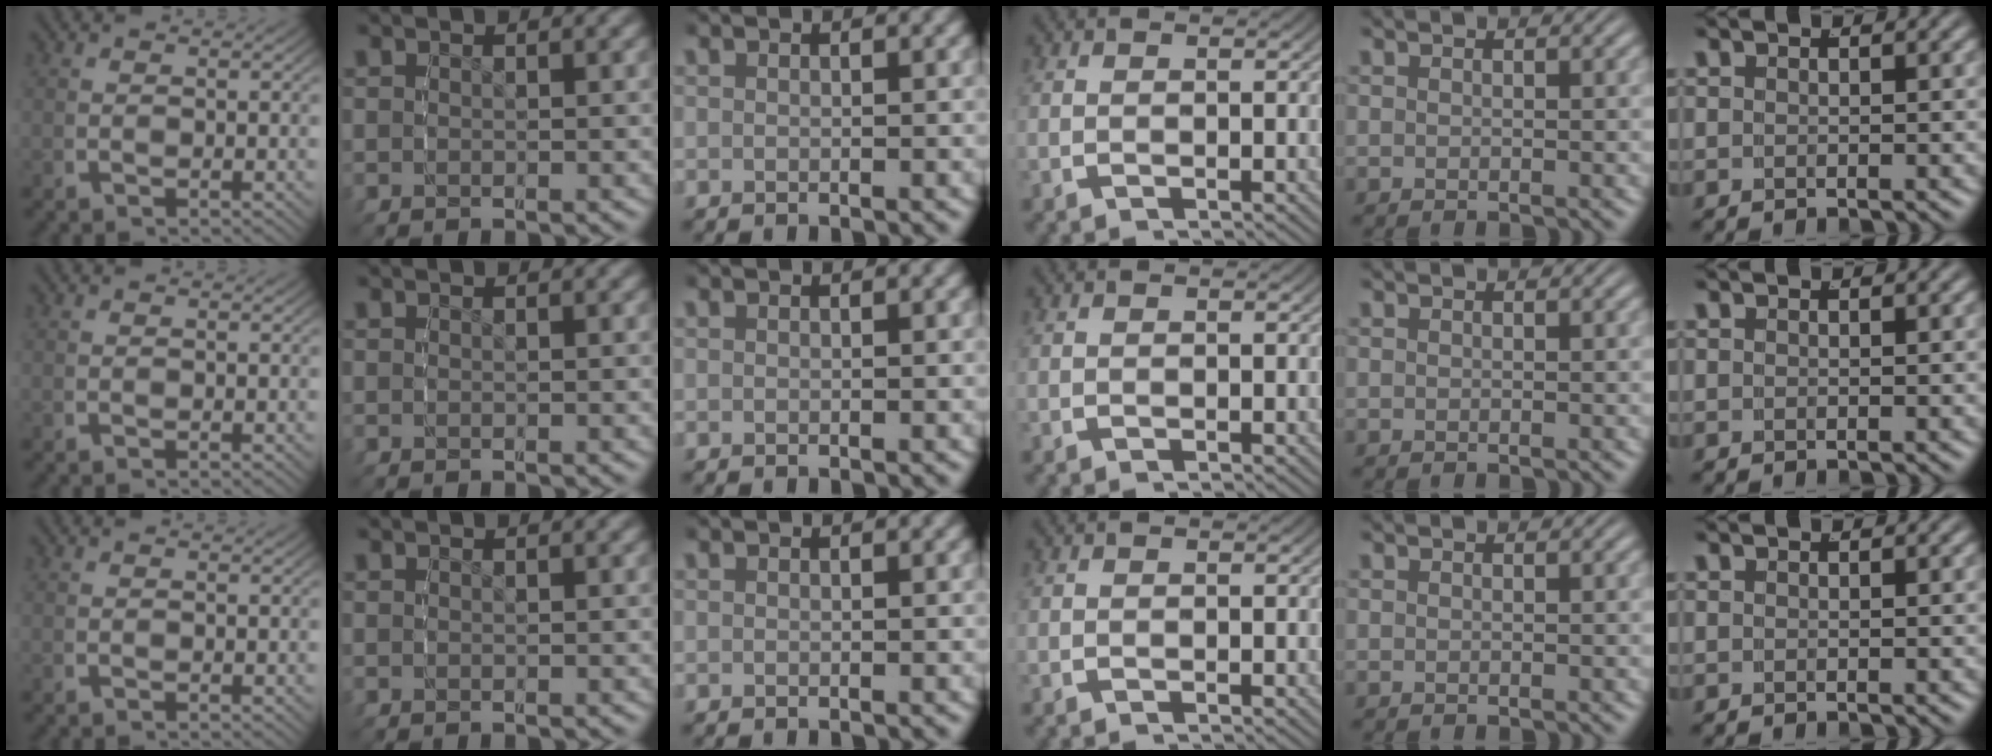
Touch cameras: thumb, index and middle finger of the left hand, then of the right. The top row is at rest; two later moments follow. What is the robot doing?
{"motion": "reach", "object": "jacket"}